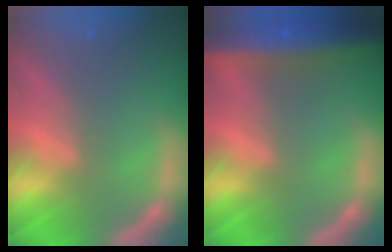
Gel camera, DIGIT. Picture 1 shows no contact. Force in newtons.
{"total": 10.0}